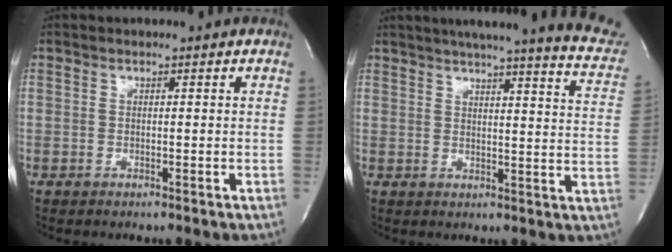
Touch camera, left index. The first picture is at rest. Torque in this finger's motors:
{"motor_torque": [0.25, -0.40, 0.28, 0.03]}